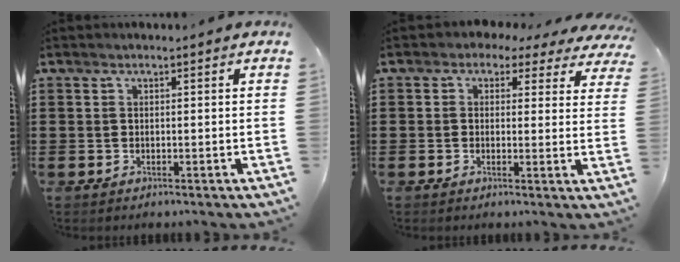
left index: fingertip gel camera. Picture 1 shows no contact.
{"total": 2.1, "force": [1.1, 1.7, 0.6], "torque": [-0.017, -0.003, 0.015]}